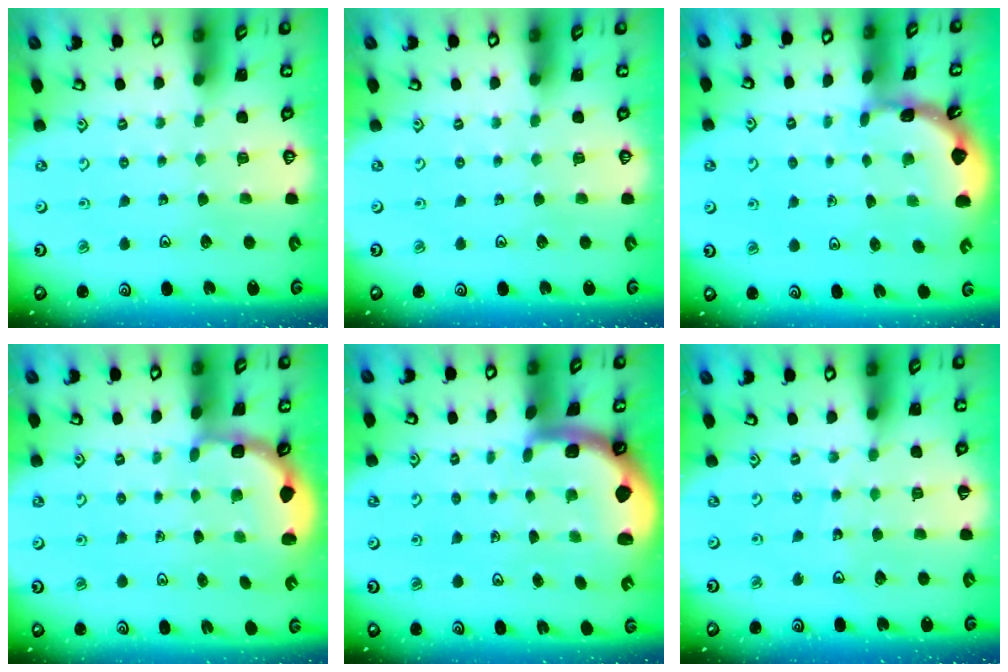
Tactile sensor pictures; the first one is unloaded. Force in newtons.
{"total": 0.0}
{"total": 1.8, "press": 1.8, "slide": 0.1}
{"total": 2.8, "press": 2.5, "slide": 1.4}
{"total": 1.7, "press": 1.6, "slide": 0.3}
{"total": 7.0, "press": 6.8, "slide": 2.0}